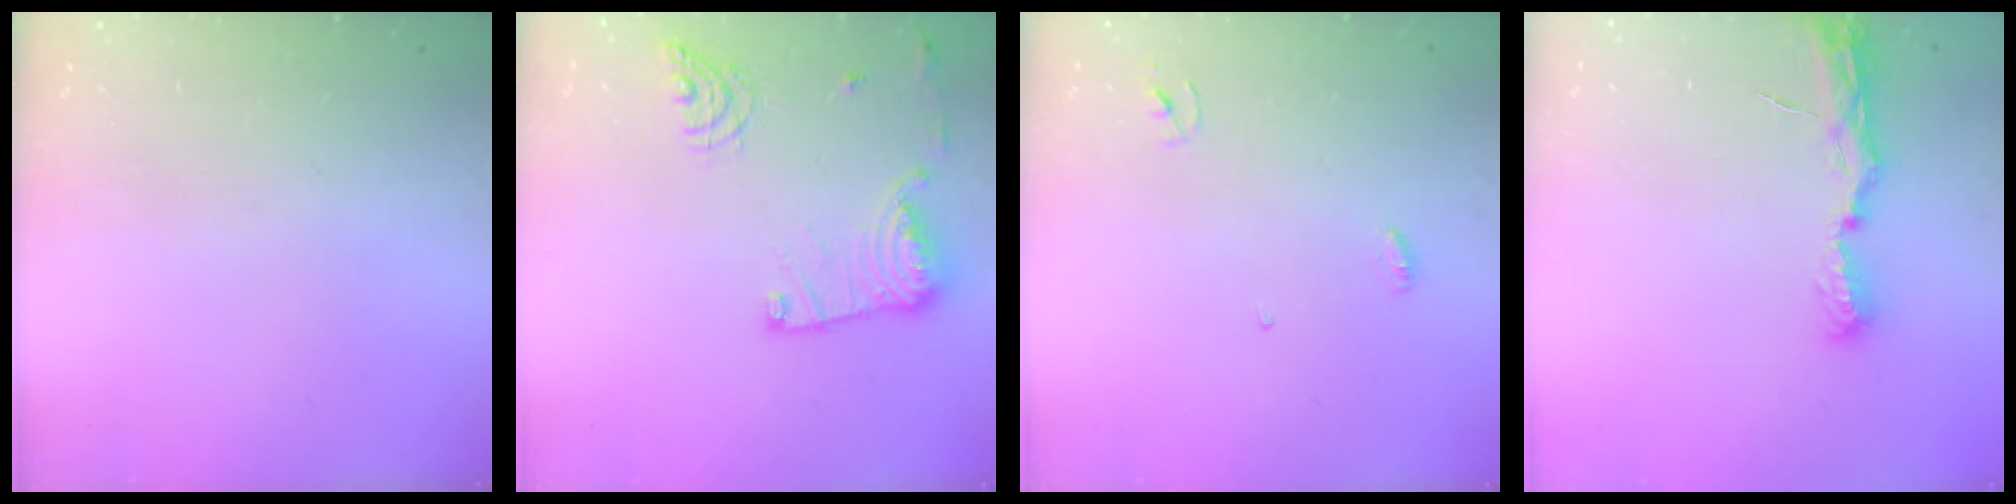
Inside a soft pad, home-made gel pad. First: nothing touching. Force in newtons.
{"total": 13.9, "press": 13.9, "slide": 0.8}
{"total": 3.3, "press": 3.3, "slide": 0.3}
{"total": 7.7, "press": 7.7, "slide": 0.8}